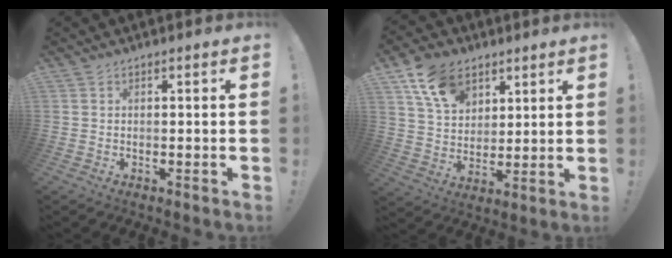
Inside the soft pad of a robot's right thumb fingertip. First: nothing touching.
{"total": 13.3, "force": [7.3, 9.2, 6.1], "torque": [-0.099, -0.032, 0.142]}